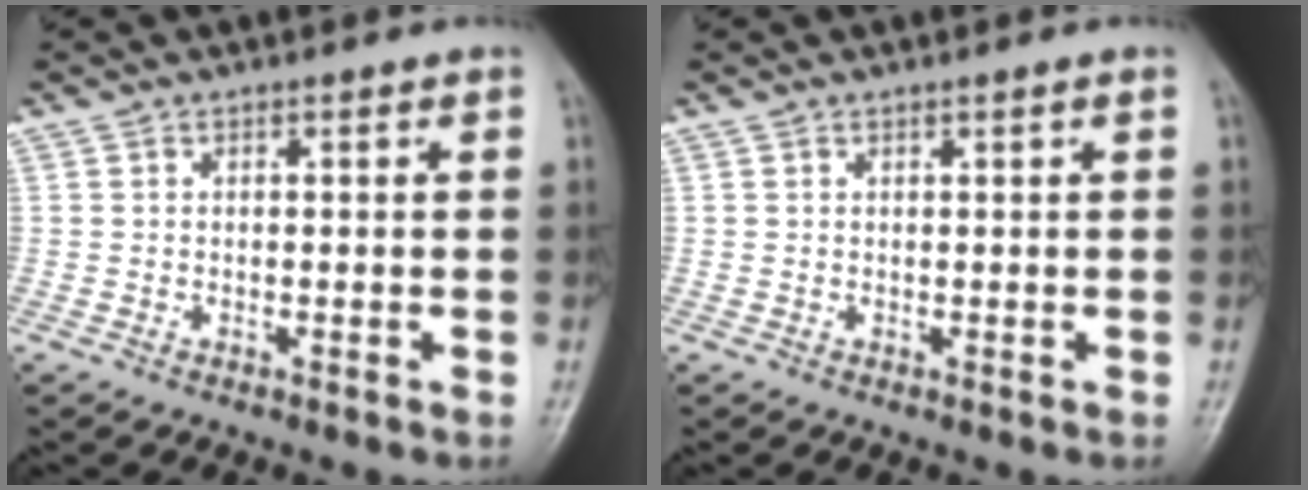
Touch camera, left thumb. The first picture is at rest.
{"total": 0.5, "force": [0.2, 0.0, 0.5], "torque": [-0.009, 0.000, 0.005]}